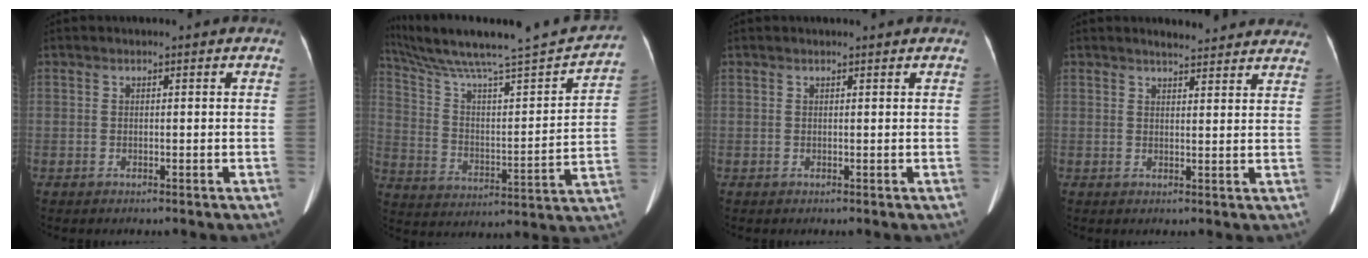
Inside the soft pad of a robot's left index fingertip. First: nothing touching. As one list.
[{"total": 23.8, "force": [21.3, 1.6, 10.3], "torque": [-0.175, -0.027, 0.308]}, {"total": 1.1, "force": [1.1, 0.1, 0.3], "torque": [-0.009, 0.007, 0.014]}, {"total": 9.3, "force": [8.8, 1.6, 2.6], "torque": [-0.021, 0.004, 0.088]}]